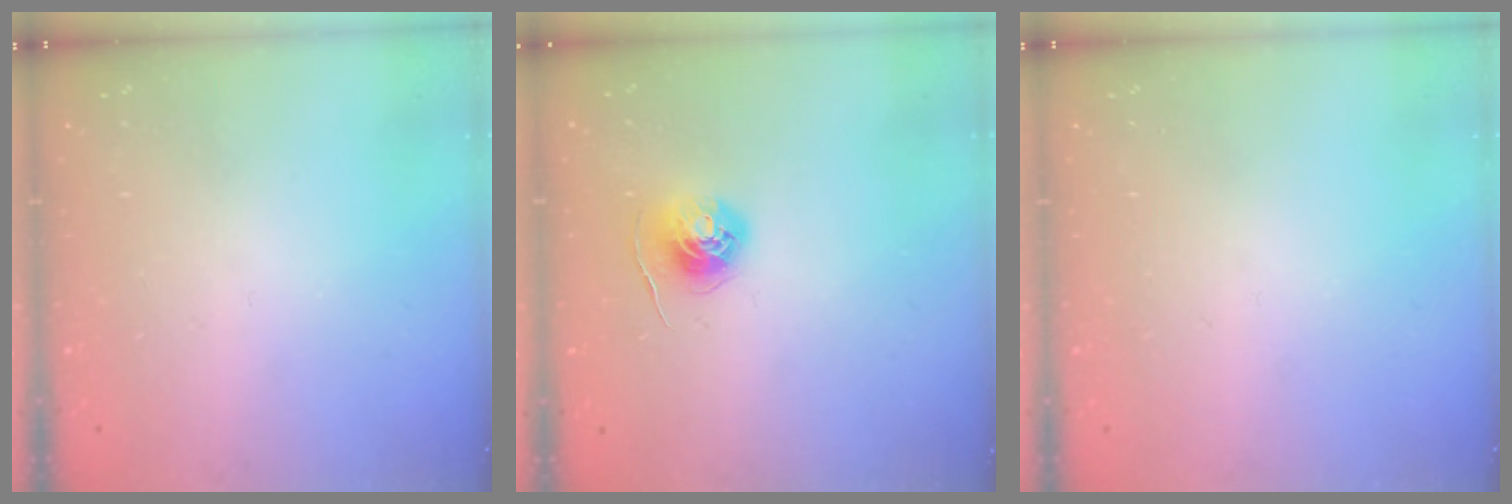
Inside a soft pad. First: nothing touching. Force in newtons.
{"total": 5.7, "press": 5.7, "slide": 0.5}
{"total": 0.0}